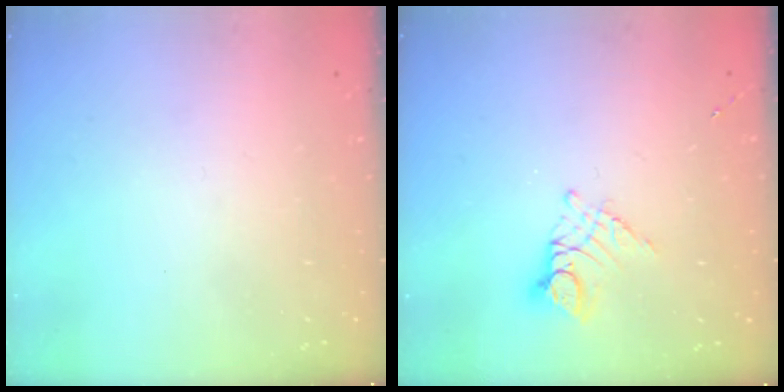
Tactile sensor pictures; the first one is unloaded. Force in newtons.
{"total": 8.4, "press": 8.4, "slide": 0.8}